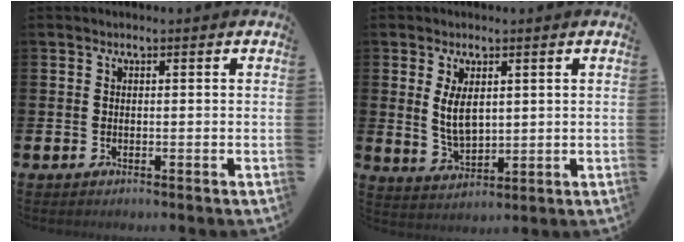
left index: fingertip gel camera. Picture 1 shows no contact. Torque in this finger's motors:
{"motor_torque": [0.73, 0.29, 0.21, 0.19]}